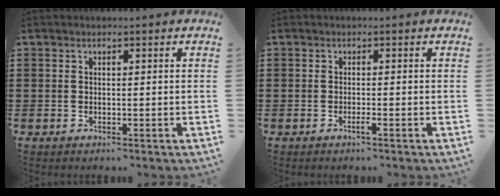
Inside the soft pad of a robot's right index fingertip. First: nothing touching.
{"total": 1.1, "force": [-0.7, 0.0, 0.9], "torque": [-0.016, -0.002, -0.013]}